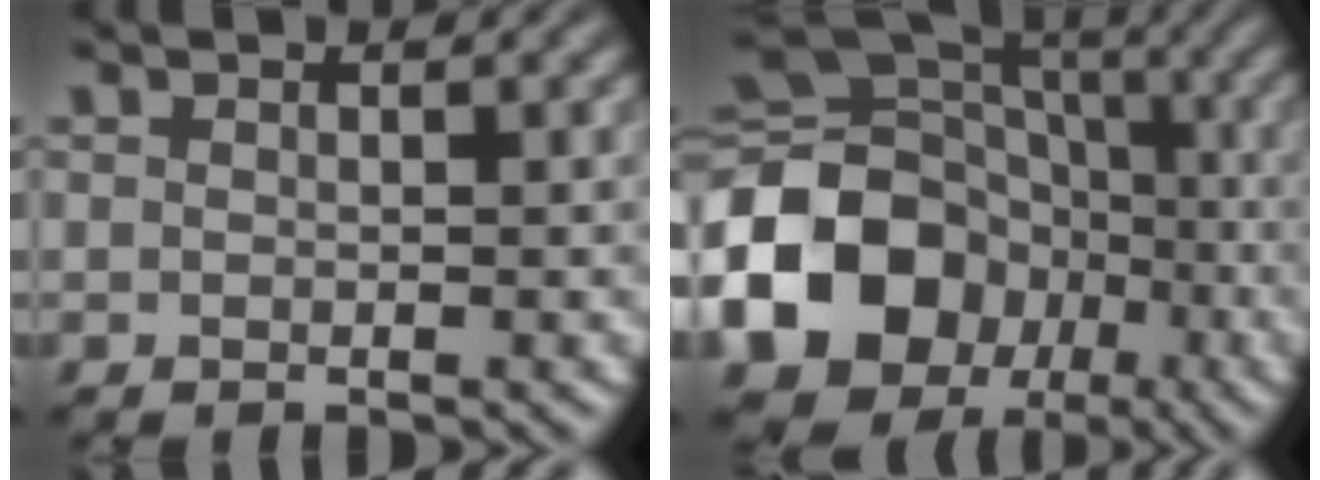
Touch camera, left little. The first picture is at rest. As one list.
[{"total": 16.2, "force": [-4.9, 13.3, 7.9], "torque": [-0.189, -0.005, -0.099]}]